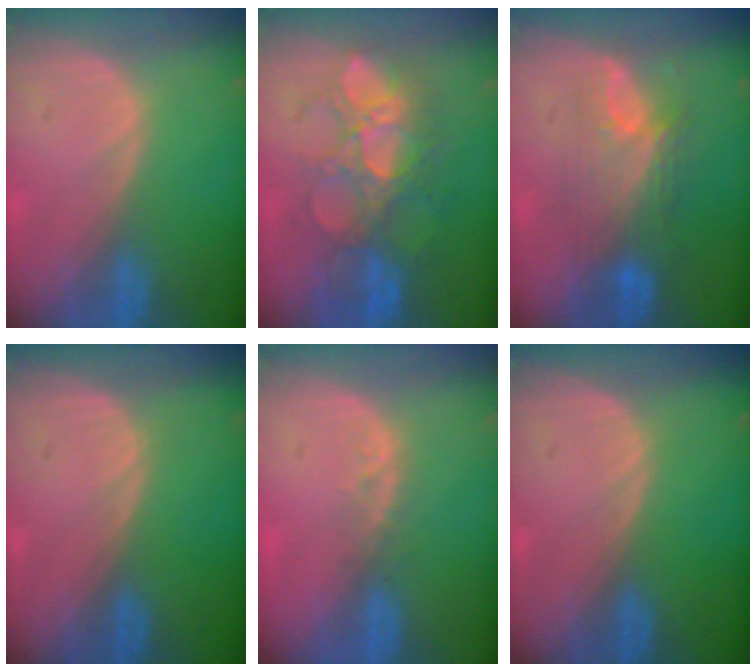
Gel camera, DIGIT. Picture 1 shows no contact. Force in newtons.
{"total": 10.0, "press": 9.3, "slide": 3.6}
{"total": 7.5, "press": 7.4, "slide": 1.3}
{"total": 0.0}
{"total": 2.1, "press": 1.8, "slide": 1.1}
{"total": 0.0}